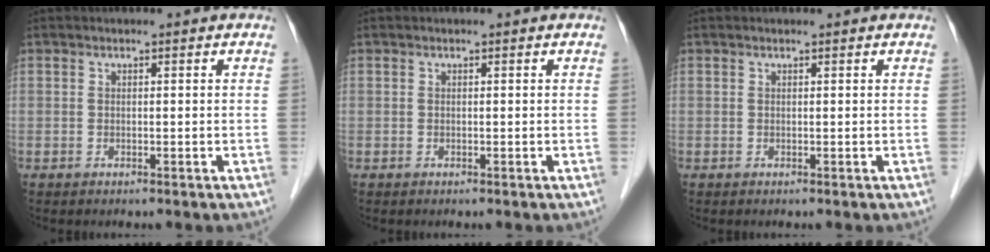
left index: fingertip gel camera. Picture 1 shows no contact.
{"total": 0.0}
{"total": 0.6, "force": [0.6, 0.0, 0.1], "torque": [-0.004, 0.004, 0.008]}